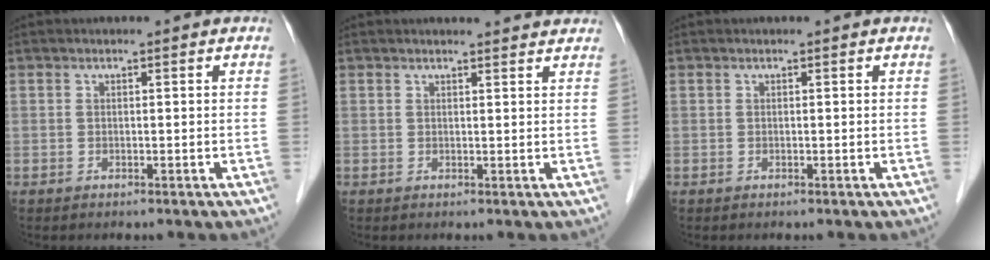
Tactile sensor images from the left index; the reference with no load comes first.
{"total": 4.5, "force": [4.4, 0.6, 0.8], "torque": [-0.011, 0.004, 0.039]}
{"total": 0.0}